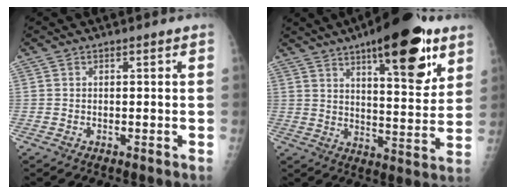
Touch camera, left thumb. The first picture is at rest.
{"total": 20.2, "force": [11.3, 6.6, 15.4], "torque": [-0.188, -0.049, 0.164]}